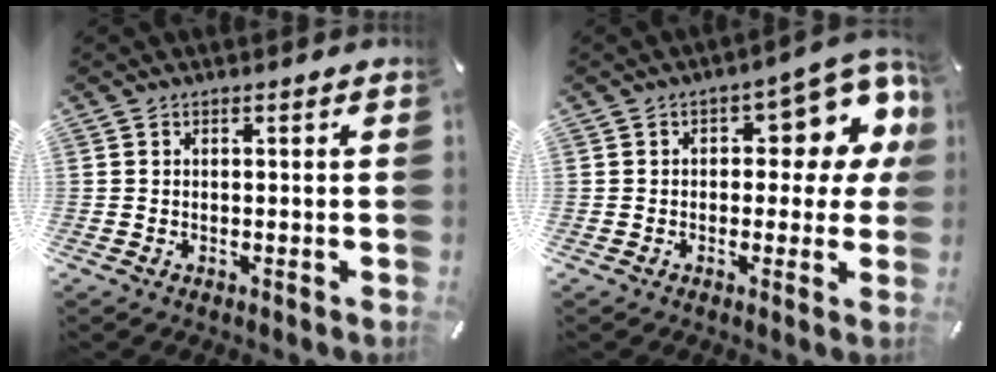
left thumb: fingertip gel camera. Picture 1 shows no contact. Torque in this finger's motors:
{"motor_torque": [0.53, 0.53, 0.34, 0.17, 0.06]}